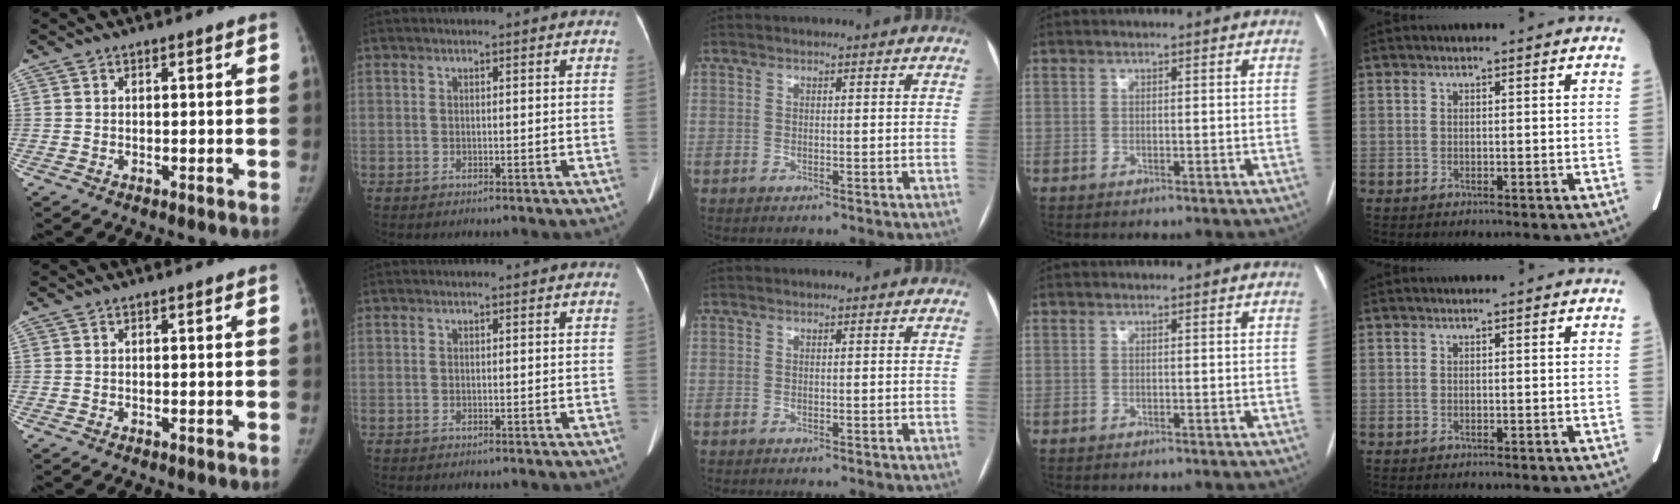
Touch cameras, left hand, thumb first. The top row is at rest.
{}